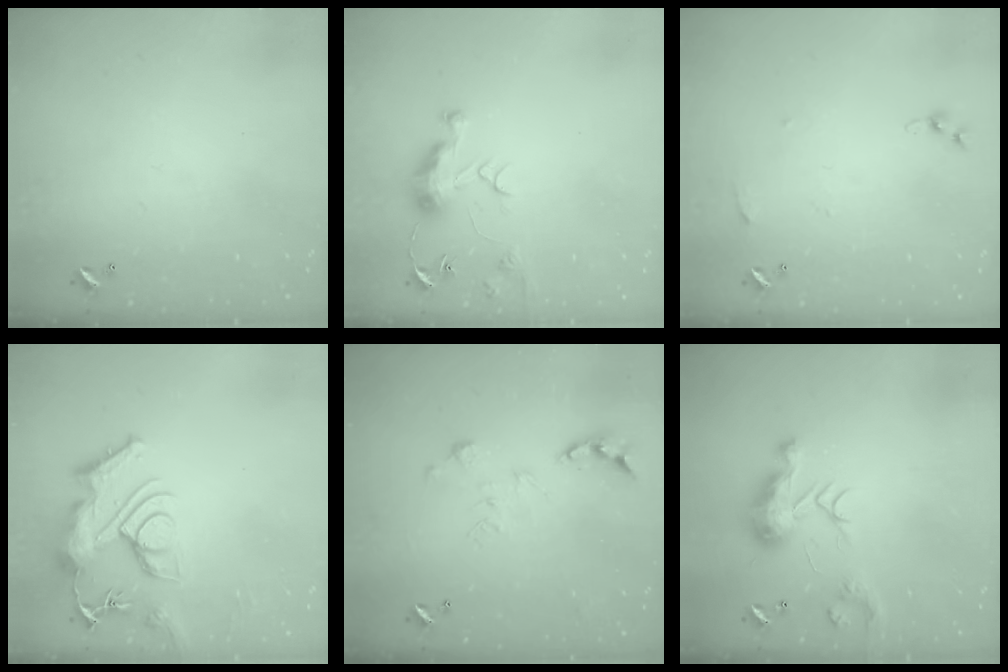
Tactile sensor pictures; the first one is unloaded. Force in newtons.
{"total": 7.0, "press": 7.0, "slide": 0.7}
{"total": 3.8, "press": 3.8, "slide": 0.5}
{"total": 11.9, "press": 11.8, "slide": 1.6}
{"total": 0.0}
{"total": 9.7, "press": 9.7, "slide": 0.8}